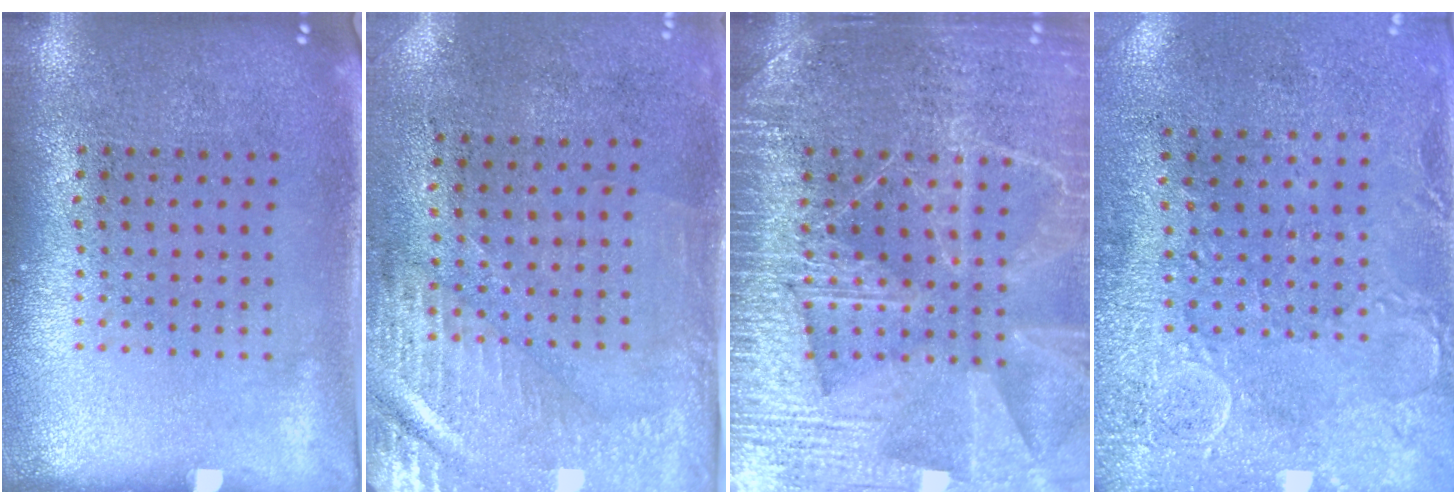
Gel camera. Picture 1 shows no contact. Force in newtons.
{"total": 3.0, "press": 2.5, "slide": 1.6}
{"total": 6.6, "press": 6.5, "slide": 0.9}
{"total": 2.9, "press": 2.3, "slide": 1.8}